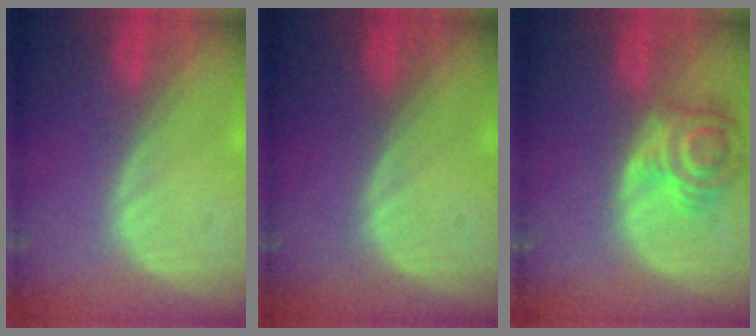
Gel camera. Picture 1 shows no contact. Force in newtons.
{"total": 0.0}
{"total": 6.4, "press": 6.3, "slide": 0.8}